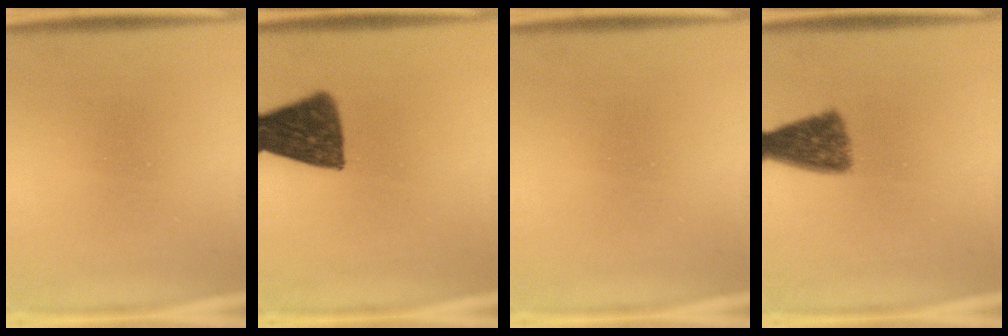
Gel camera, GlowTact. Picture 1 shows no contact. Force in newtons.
{"total": 11.6}
{"total": 0.0}
{"total": 7.2}